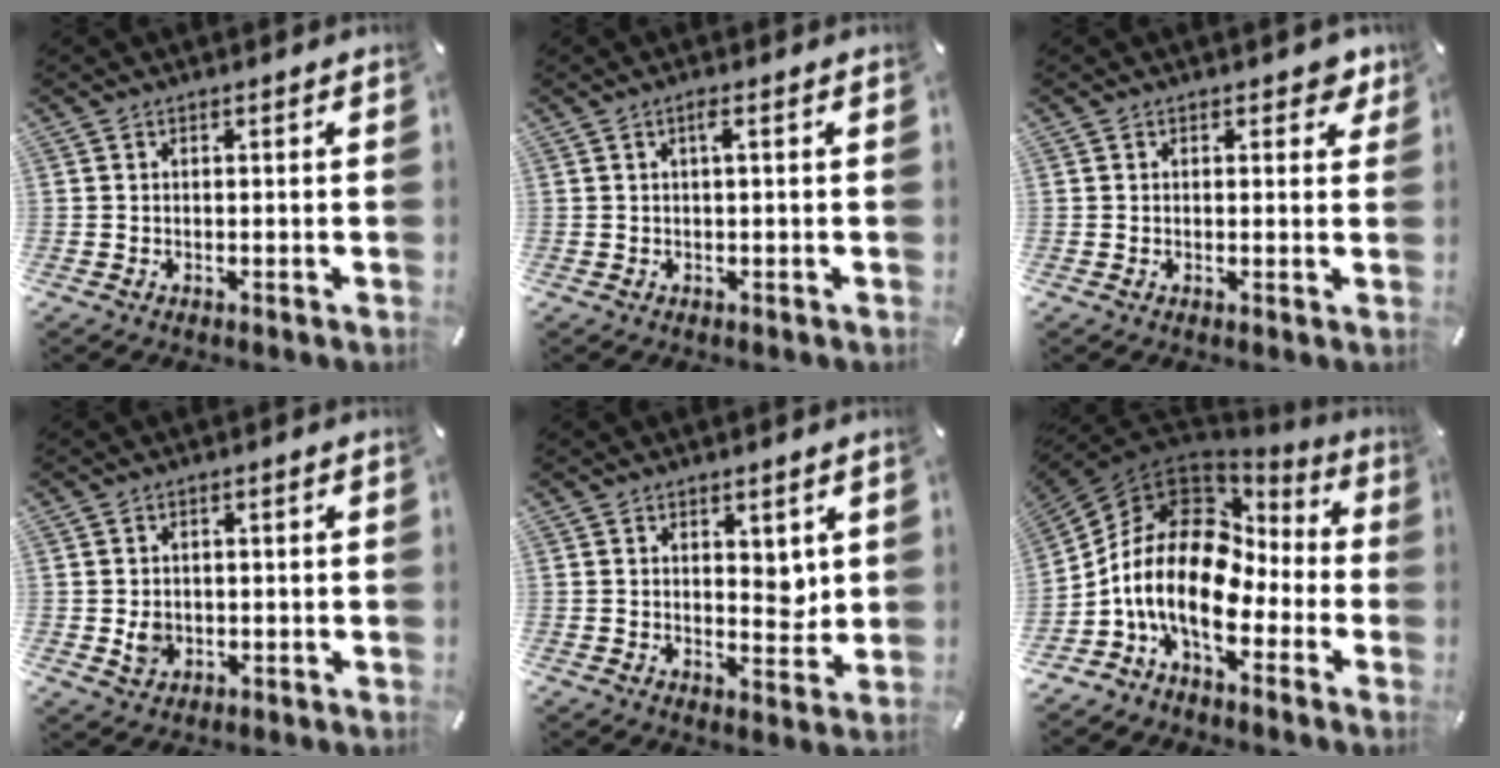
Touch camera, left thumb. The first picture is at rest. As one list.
[{"total": 1.8, "force": [0.3, 0.2, 1.8], "torque": [-0.037, 0.001, 0.004]}, {"total": 3.0, "force": [1.6, 1.7, 1.9], "torque": [-0.010, -0.005, 0.020]}, {"total": 3.5, "force": [-0.4, 2.9, 1.9], "torque": [-0.032, 0.000, -0.009]}, {"total": 4.6, "force": [2.1, 3.0, 2.9], "torque": [-0.023, -0.017, 0.031]}, {"total": 17.1, "force": [-3.2, 10.8, 12.9], "torque": [-0.288, -0.004, -0.063]}]